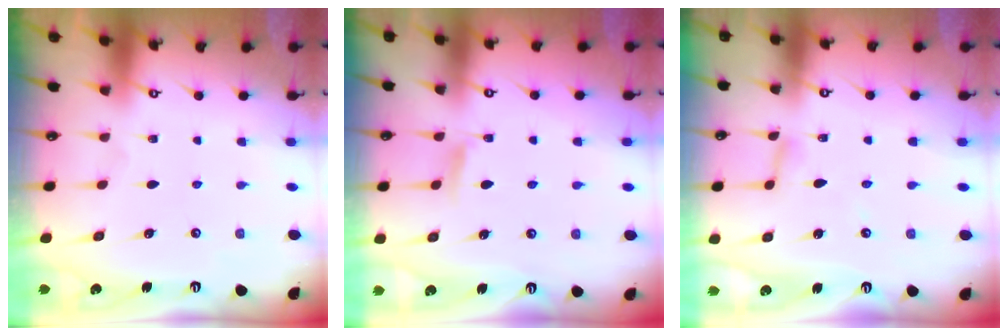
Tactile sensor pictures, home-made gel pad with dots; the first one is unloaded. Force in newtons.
{"total": 5.3, "press": 5.2, "slide": 0.7}
{"total": 2.5, "press": 2.5, "slide": 0.2}